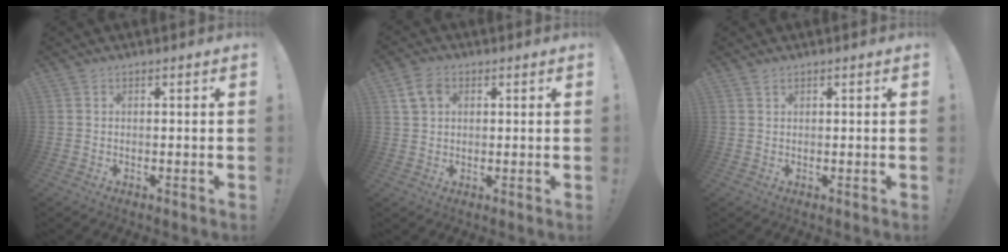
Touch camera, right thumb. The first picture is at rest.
{"total": 5.7, "force": [2.2, 4.1, 3.3], "torque": [-0.060, 0.006, 0.045]}
{"total": 0.6, "force": [0.5, 0.2, 0.3], "torque": [-0.009, 0.001, 0.010]}